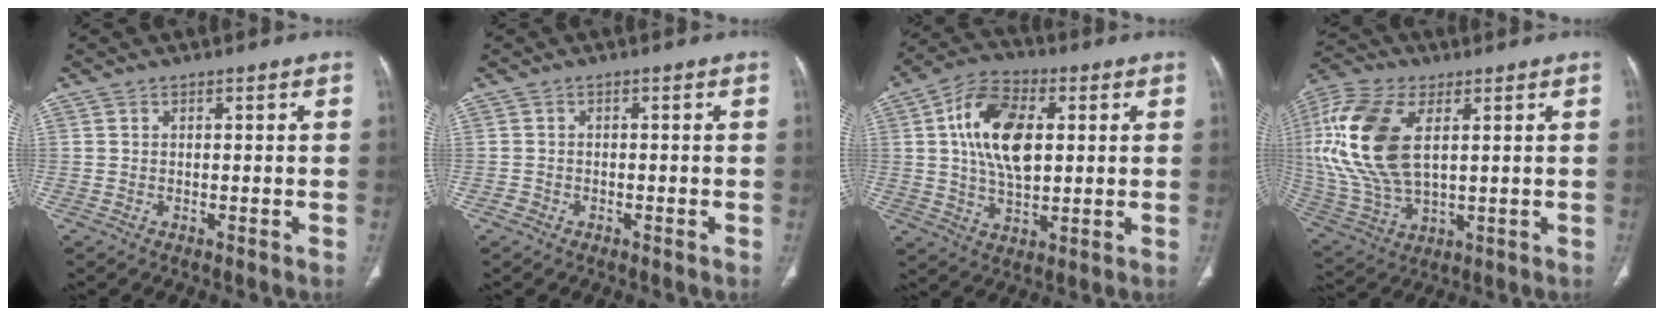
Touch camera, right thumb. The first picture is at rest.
{"total": 1.1, "force": [-0.6, 0.8, 0.1], "torque": [-0.003, 0.003, -0.015]}
{"total": 14.6, "force": [2.8, 8.3, 11.7], "torque": [-0.200, 0.004, 0.045]}
{"total": 20.0, "force": [4.5, 10.8, 16.1], "torque": [-0.354, -0.008, 0.087]}